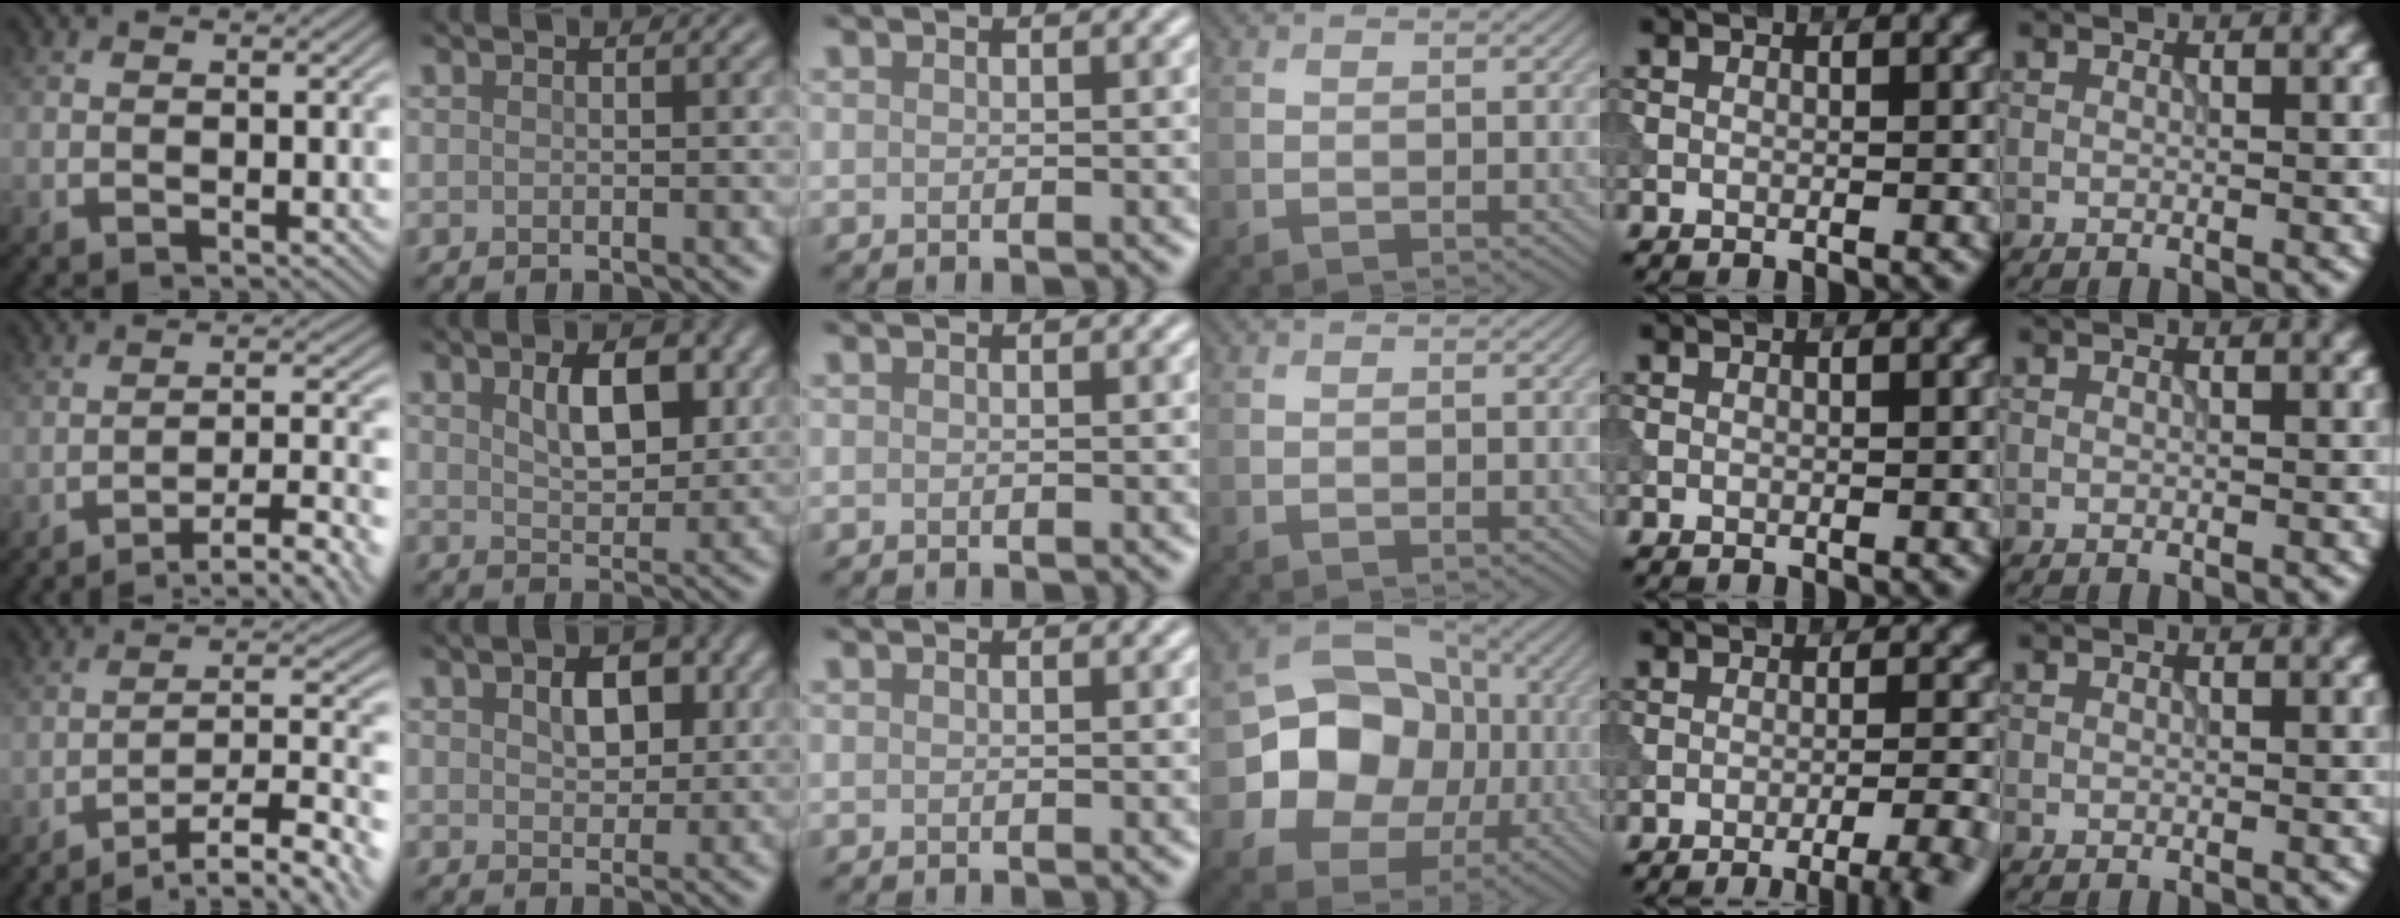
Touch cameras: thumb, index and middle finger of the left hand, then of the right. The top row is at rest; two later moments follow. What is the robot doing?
{"motion": "extract", "object": "tissue"}